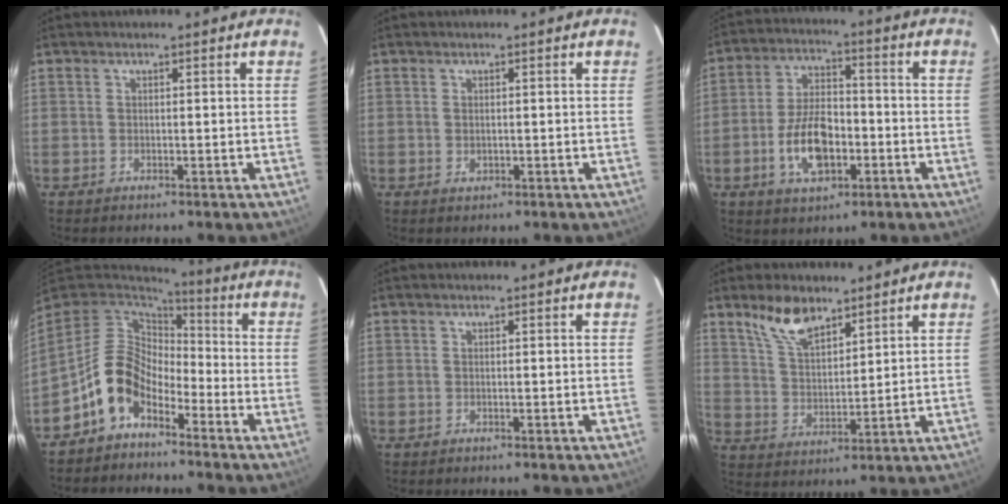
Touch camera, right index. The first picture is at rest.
{"total": 1.1, "force": [0.1, 0.8, 0.8], "torque": [-0.013, 0.001, 0.003]}
{"total": 11.2, "force": [-3.5, 5.8, 8.9], "torque": [-0.179, 0.009, -0.055]}
{"total": 11.1, "force": [-6.3, 7.0, 6.0], "torque": [-0.126, 0.025, -0.121]}
{"total": 0.0}
{"total": 8.8, "force": [6.4, 3.6, 4.8], "torque": [-0.088, 0.011, 0.129]}